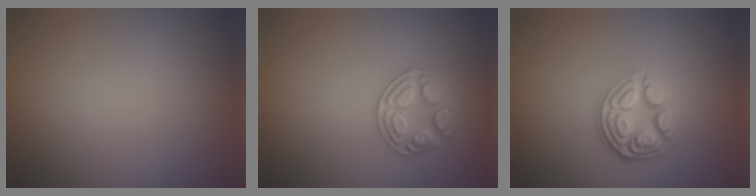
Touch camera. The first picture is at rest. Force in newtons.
{"total": 2.6, "press": 2.6, "slide": 0.2}
{"total": 4.8, "press": 3.4, "slide": 3.4}